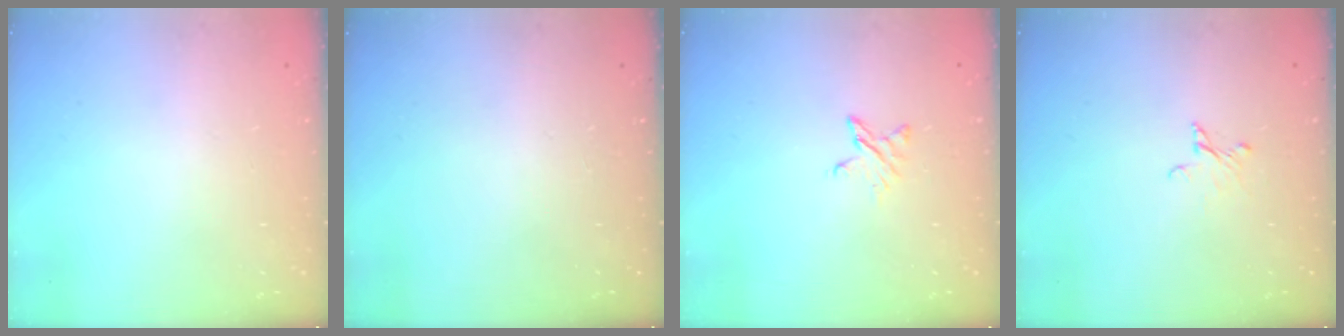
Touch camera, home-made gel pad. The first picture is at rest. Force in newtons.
{"total": 0.0}
{"total": 3.9, "press": 3.9, "slide": 0.3}
{"total": 2.5, "press": 2.5, "slide": 0.2}